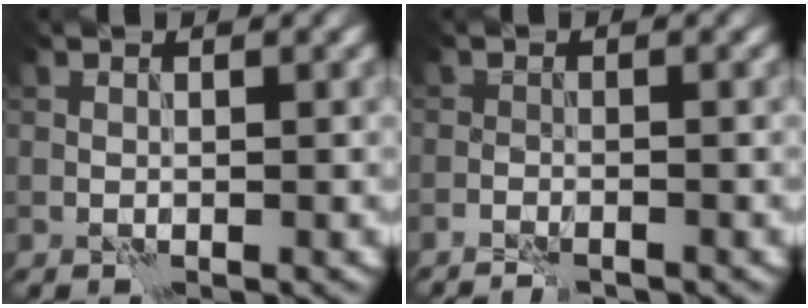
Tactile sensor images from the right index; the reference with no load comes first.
{"total": 2.2, "force": [-2.0, 0.3, 0.9], "torque": [-0.023, 0.003, -0.034]}